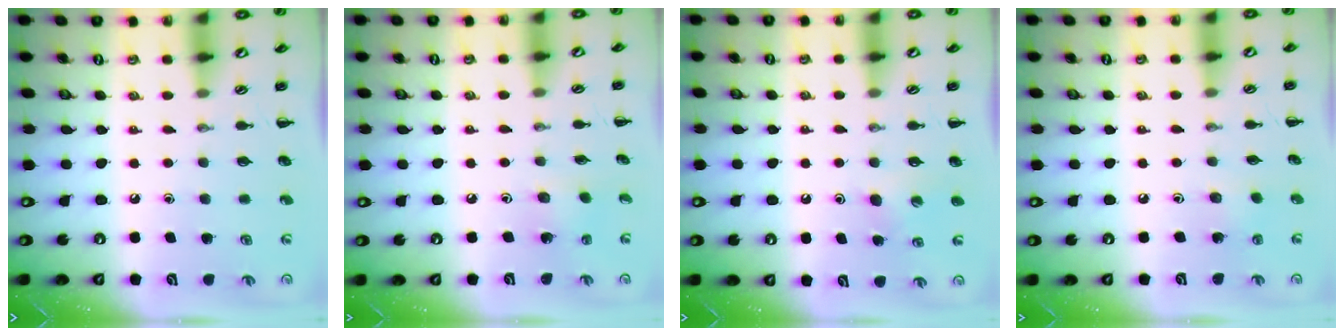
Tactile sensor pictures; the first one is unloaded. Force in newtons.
{"total": 1.6, "press": 1.5, "slide": 0.6}
{"total": 4.4, "press": 4.2, "slide": 1.4}
{"total": 2.0, "press": 1.8, "slide": 0.7}